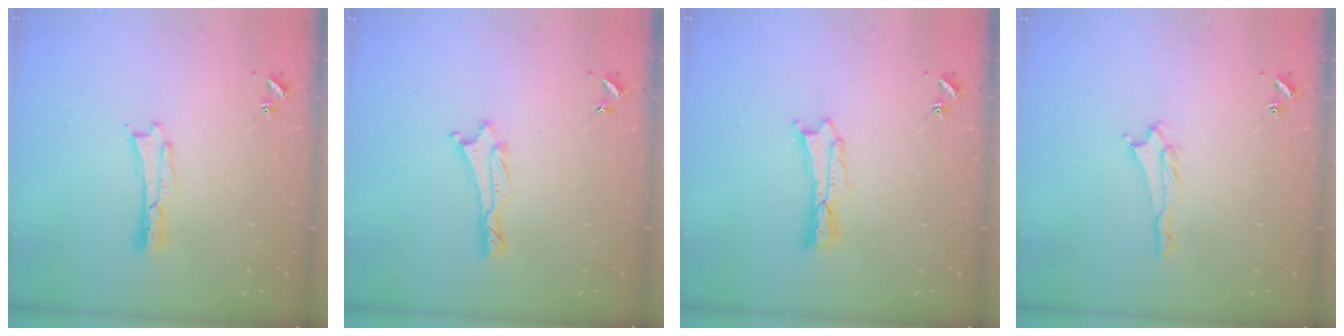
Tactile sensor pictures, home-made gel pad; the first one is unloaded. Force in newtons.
{"total": 1.0, "press": 1.0, "slide": 0.2}
{"total": 0.5, "press": 0.5, "slide": 0.2}
{"total": 1.7, "press": 1.7, "slide": 0.3}